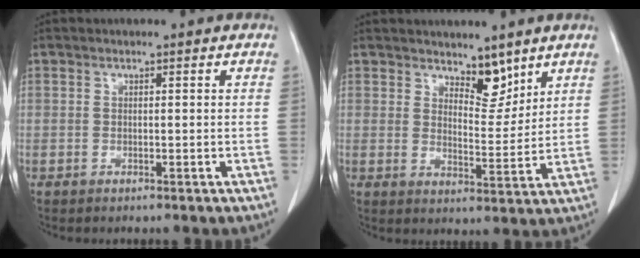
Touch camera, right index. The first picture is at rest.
{"total": 5.3, "force": [4.1, 2.1, 2.6], "torque": [-0.034, -0.010, 0.071]}